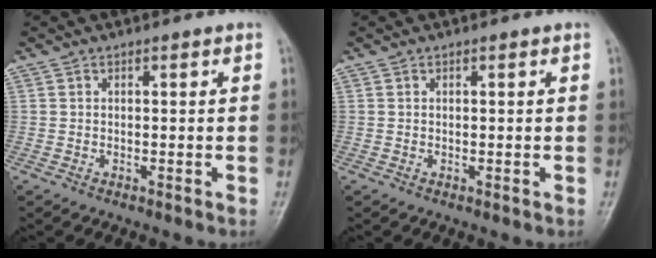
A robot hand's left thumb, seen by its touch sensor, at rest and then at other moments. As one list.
[{"total": 0.0}]